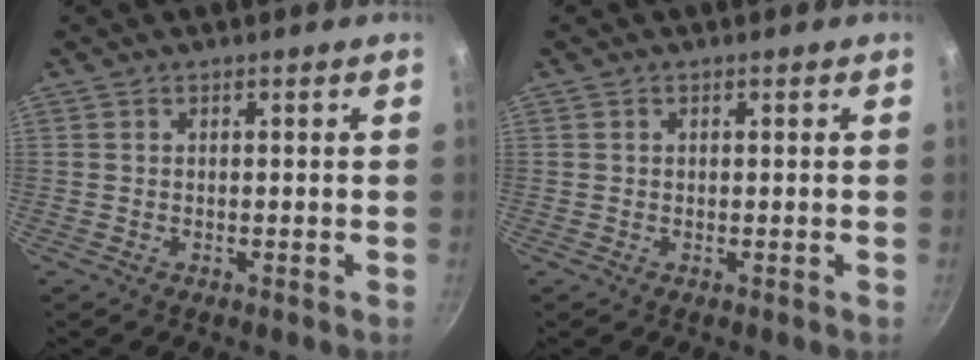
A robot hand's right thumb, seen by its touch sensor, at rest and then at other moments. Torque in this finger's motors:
{"motor_torque": [-0.11, -0.08, -0.09, 0.13, 0.08]}